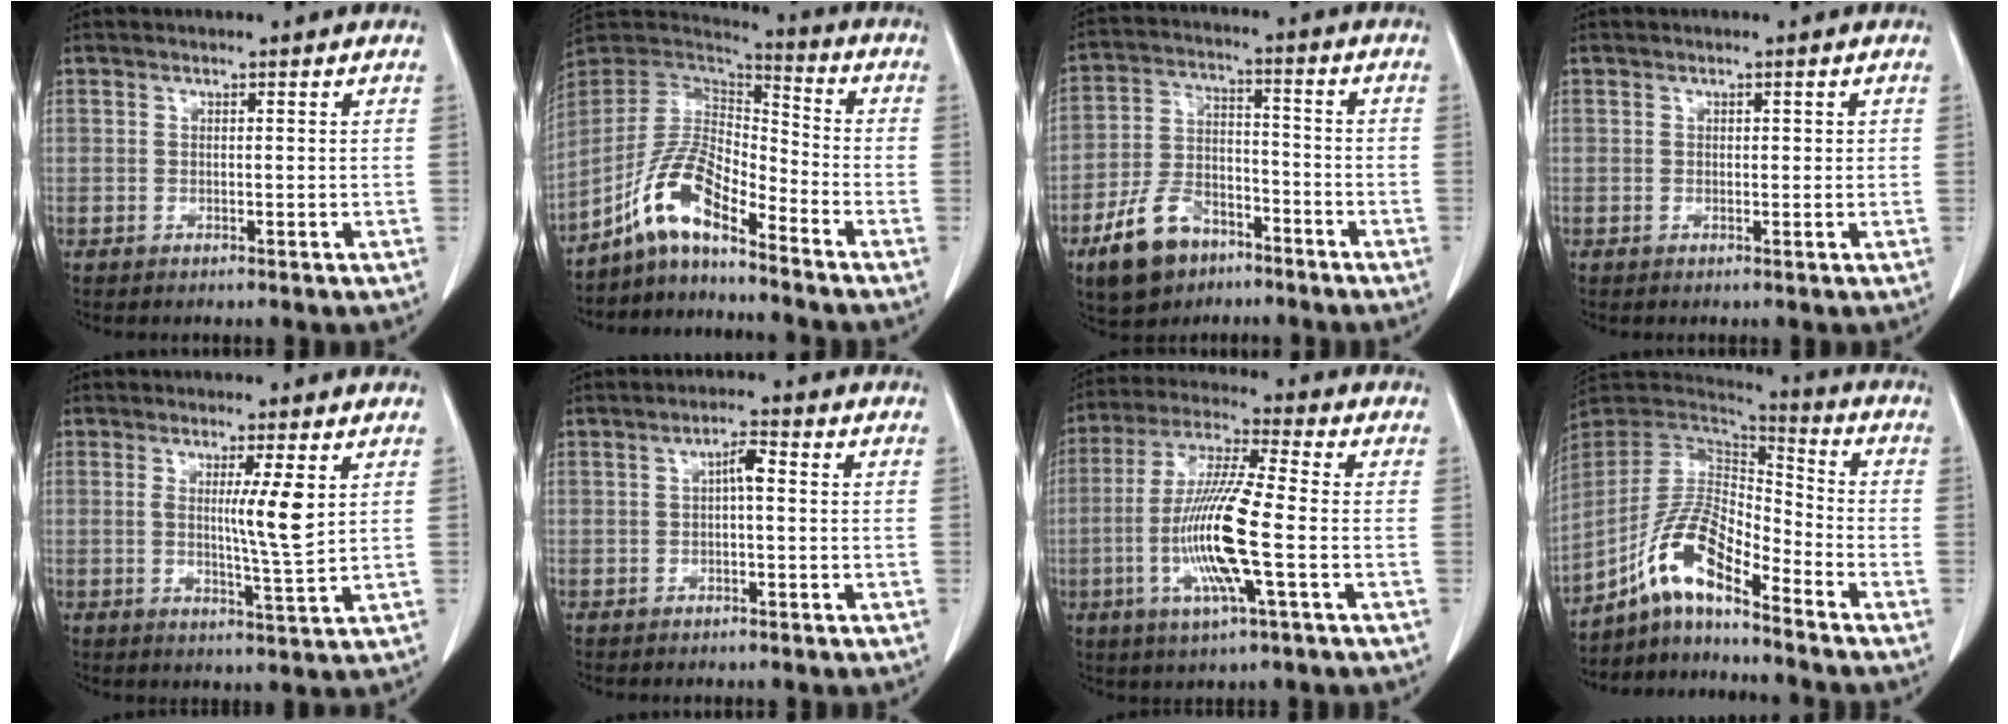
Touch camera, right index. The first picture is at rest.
{"total": 10.1, "force": [-7.2, 2.7, 6.5], "torque": [-0.141, 0.026, -0.143]}
{"total": 10.3, "force": [-6.6, 6.3, 4.7], "torque": [-0.099, 0.011, -0.114]}
{"total": 1.0, "force": [0.2, 0.6, 0.8], "torque": [-0.008, 0.002, 0.002]}
{"total": 5.9, "force": [1.5, -0.3, 5.7], "torque": [-0.092, -0.011, 0.023]}
{"total": 2.9, "force": [0.3, 0.7, 2.8], "torque": [-0.045, 0.009, 0.002]}
{"total": 13.8, "force": [-3.0, 0.9, 13.5], "torque": [-0.272, -0.011, -0.063]}
{"total": 10.6, "force": [-7.3, 2.3, 7.4], "torque": [-0.156, 0.023, -0.141]}